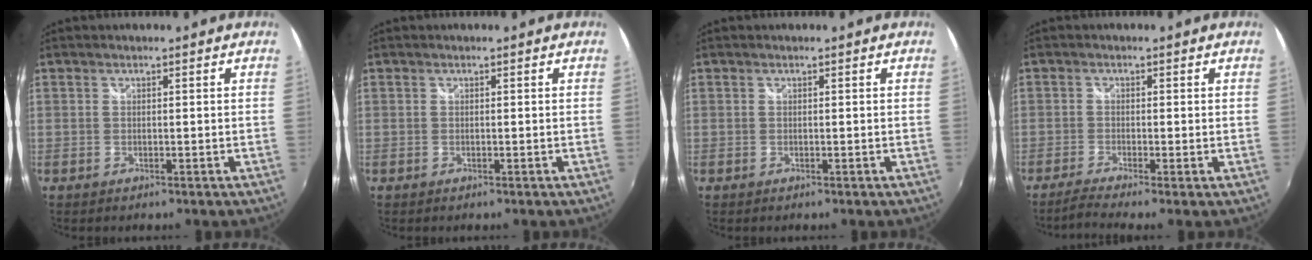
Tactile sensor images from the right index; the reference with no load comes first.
{"total": 0.0}
{"total": 0.0}
{"total": 2.7, "force": [-2.0, -0.6, 1.7], "torque": [-0.046, -0.009, -0.050]}